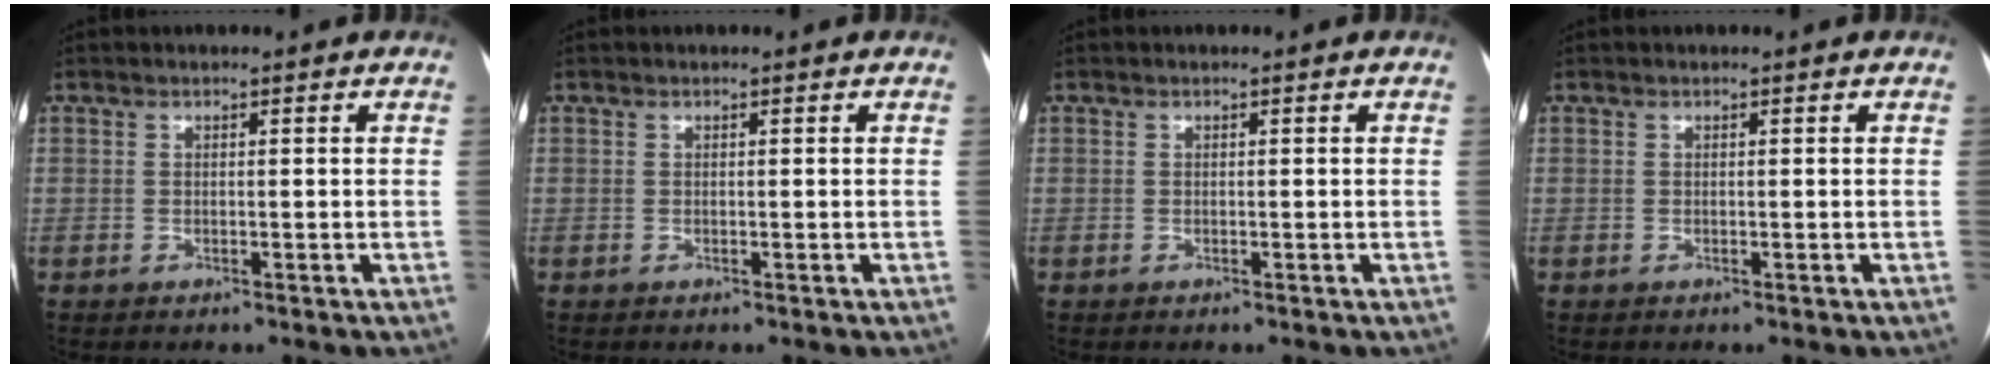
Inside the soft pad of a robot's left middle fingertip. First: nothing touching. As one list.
[{"total": 0.0}, {"total": 0.0}, {"total": 0.0}]